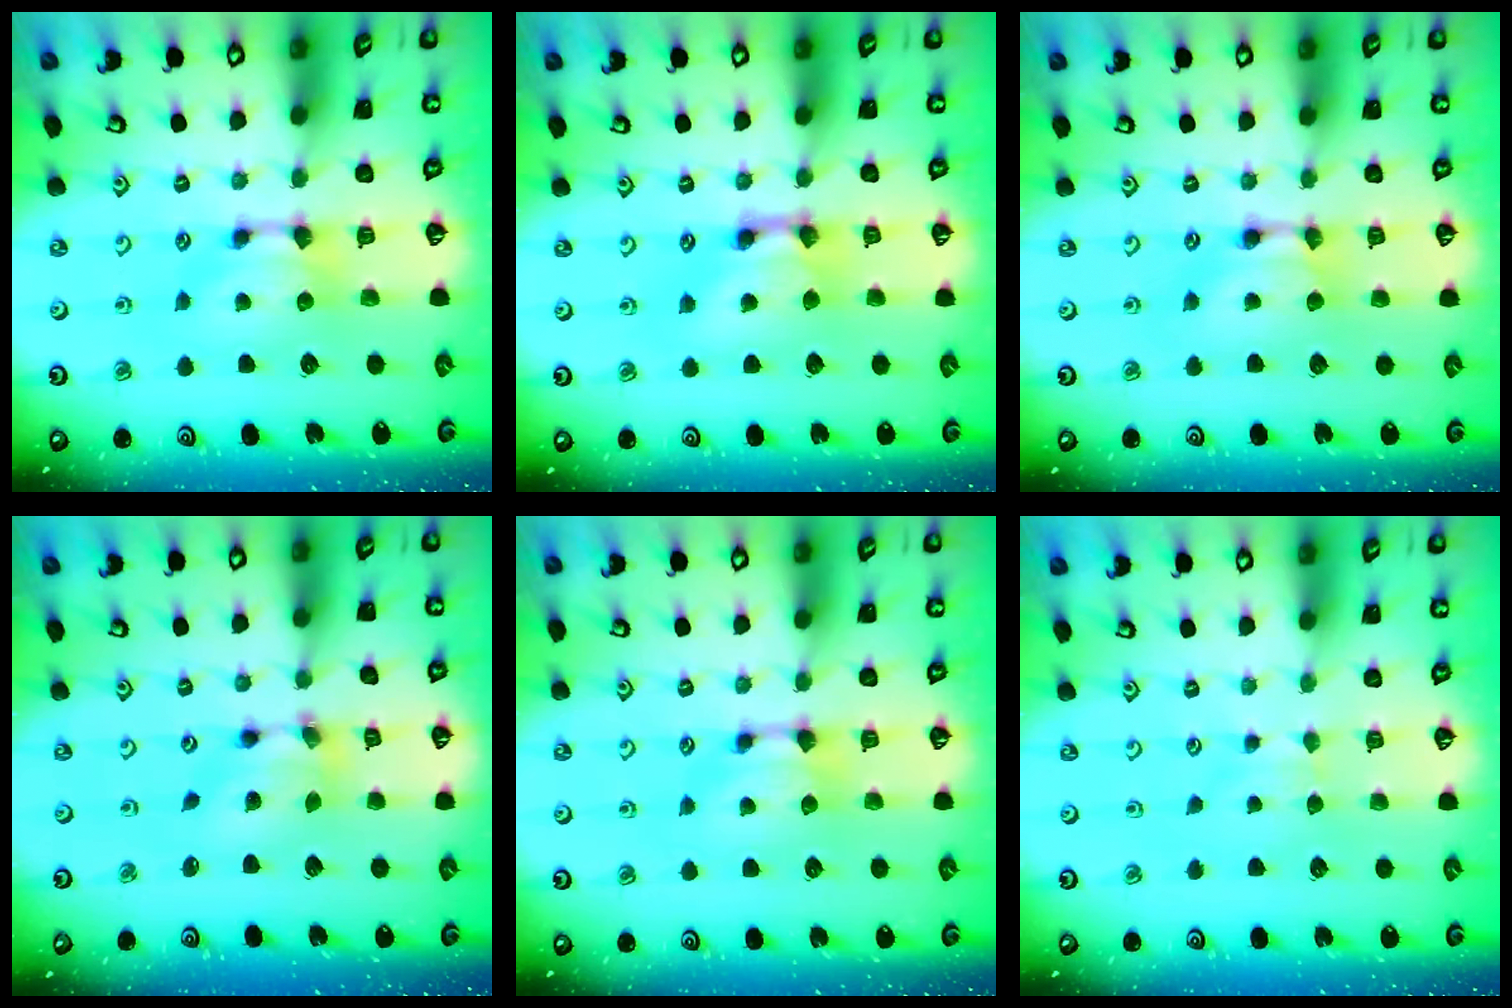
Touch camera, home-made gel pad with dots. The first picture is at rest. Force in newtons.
{"total": 2.7, "press": 2.7, "slide": 0.2}
{"total": 1.6, "press": 1.6, "slide": 0.2}
{"total": 4.5, "press": 4.2, "slide": 1.5}
{"total": 0.0}
{"total": 2.3, "press": 2.2, "slide": 0.5}